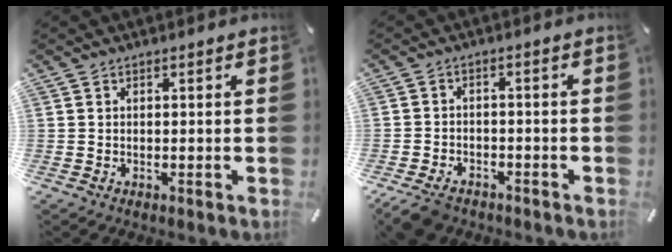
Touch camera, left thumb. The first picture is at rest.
{"total": 5.2, "force": [-3.6, 3.1, 2.1], "torque": [-0.050, 0.016, -0.069]}